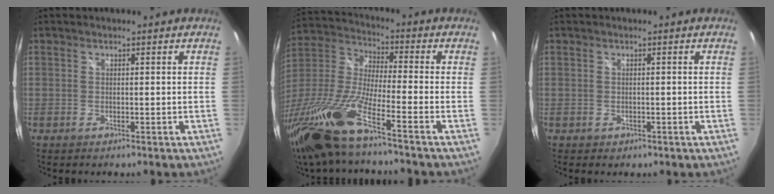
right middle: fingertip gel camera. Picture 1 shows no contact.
{"total": 18.9, "force": [-12.8, 1.4, 13.8], "torque": [-0.293, -0.037, -0.258]}
{"total": 1.1, "force": [-0.4, 0.9, 0.5], "torque": [-0.007, -0.001, -0.003]}